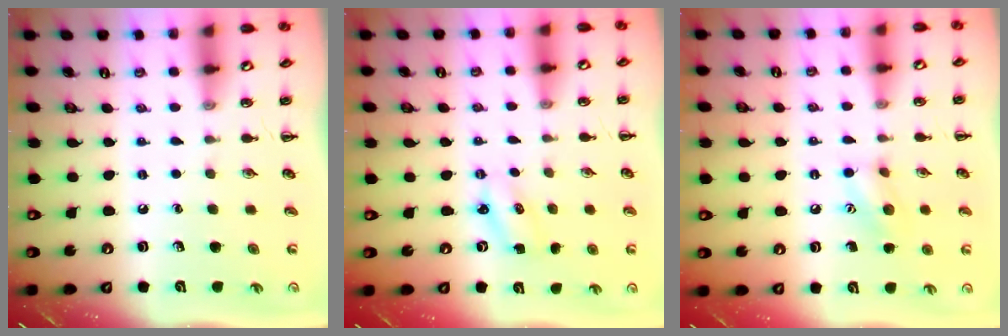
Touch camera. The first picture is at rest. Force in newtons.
{"total": 2.3, "press": 2.2, "slide": 0.7}
{"total": 8.8, "press": 8.7, "slide": 1.3}